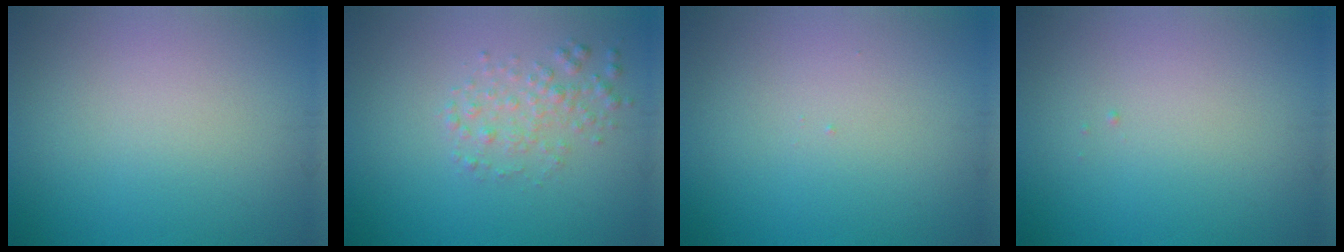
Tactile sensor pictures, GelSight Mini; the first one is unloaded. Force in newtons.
{"total": 2.1, "press": 2.1, "slide": 0.0}
{"total": 0.0}
{"total": 0.0}